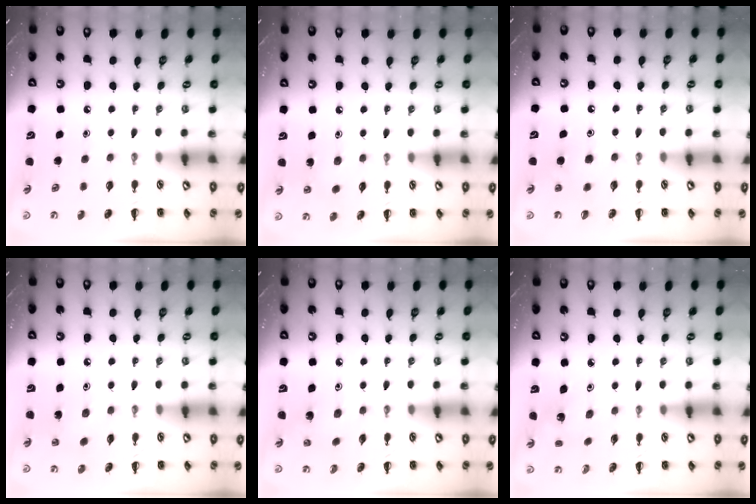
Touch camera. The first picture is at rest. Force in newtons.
{"total": 4.6, "press": 4.5, "slide": 1.2}
{"total": 5.9, "press": 5.8, "slide": 1.5}
{"total": 2.0, "press": 1.9, "slide": 0.7}
{"total": 2.1, "press": 2.0, "slide": 0.7}
{"total": 2.3, "press": 2.2, "slide": 0.7}